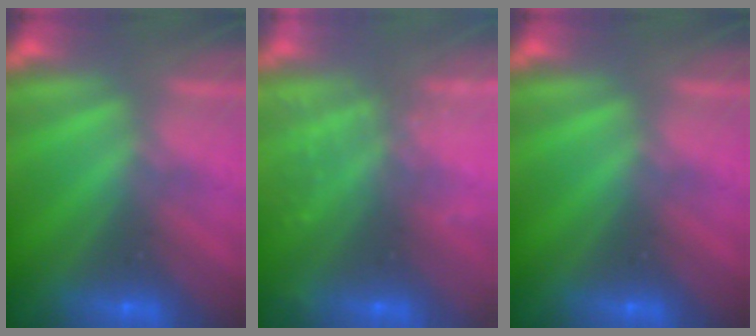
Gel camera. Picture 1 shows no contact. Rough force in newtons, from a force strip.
{"total": 12.7}
{"total": 0.0}